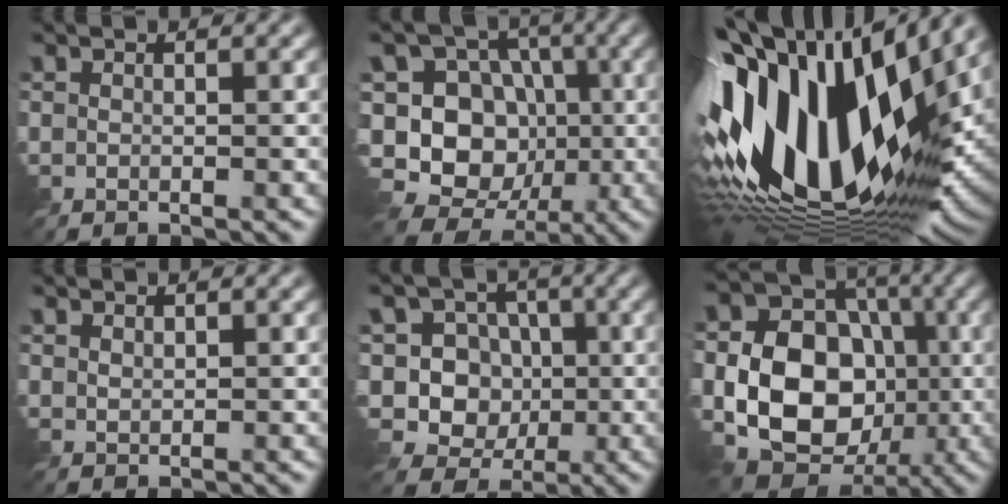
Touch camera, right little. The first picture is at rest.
{"total": 15.3, "force": [-2.8, 13.5, 6.7], "torque": [-0.171, 0.039, -0.060]}
{"total": 19.6, "force": [2.2, 10.1, 16.7], "torque": [-0.319, 0.013, 0.017]}
{"total": 0.9, "force": [0.8, 0.4, 0.3], "torque": [-0.006, 0.002, 0.016]}
{"total": 11.0, "force": [-0.3, 10.0, 4.4], "torque": [-0.121, 0.046, -0.037]}
{"total": 12.7, "force": [-2.2, 9.8, 7.8], "torque": [-0.122, -0.006, -0.056]}